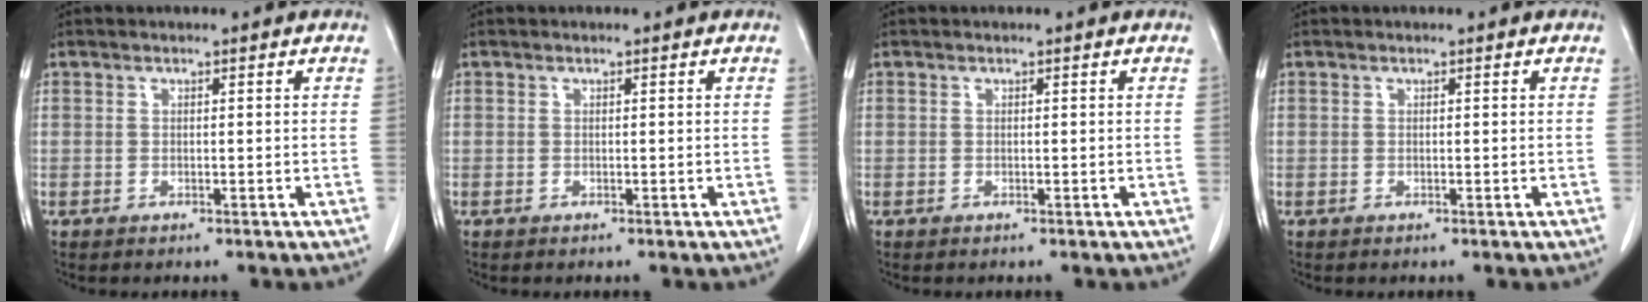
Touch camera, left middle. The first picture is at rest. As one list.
[{"total": 0.0}, {"total": 0.0}, {"total": 0.0}]